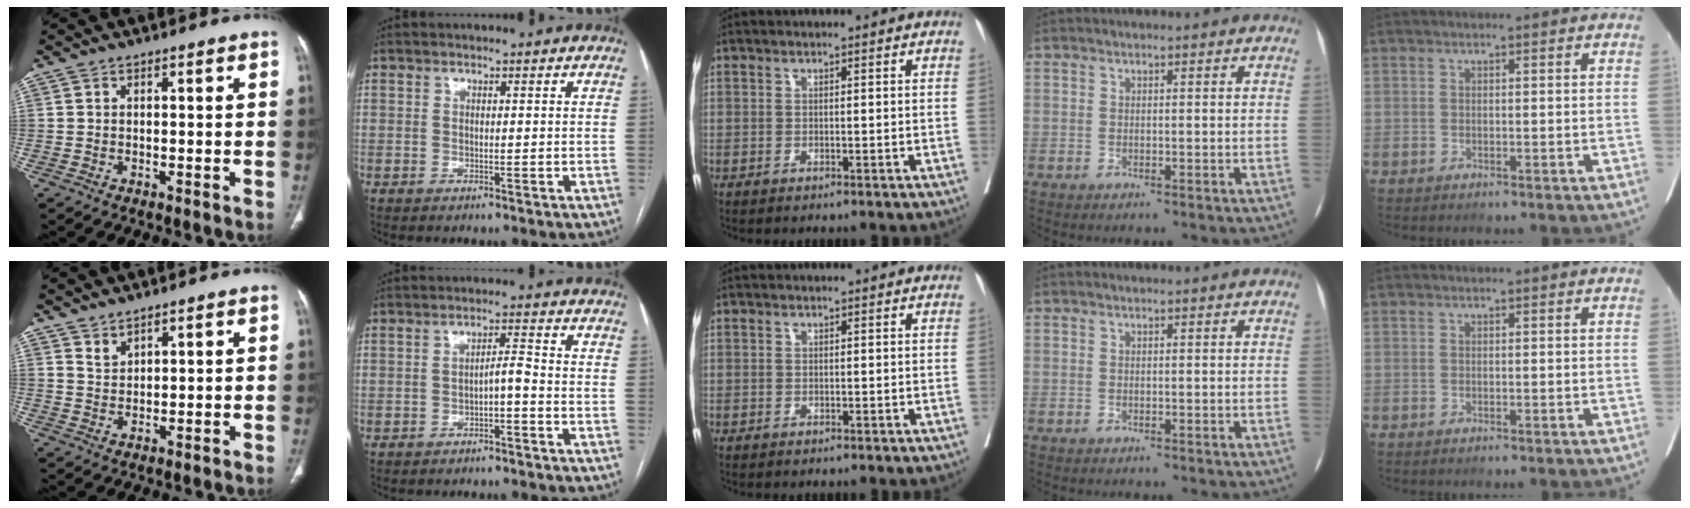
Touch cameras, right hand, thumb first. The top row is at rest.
{"thumb": {"total": 2.1, "force": [1.9, 0.6, 0.6], "torque": [-0.004, -0.014, 0.039]}, "index": {"total": 2.7, "force": [-1.4, 0.3, 2.3], "torque": [-0.037, 0.006, -0.021]}}